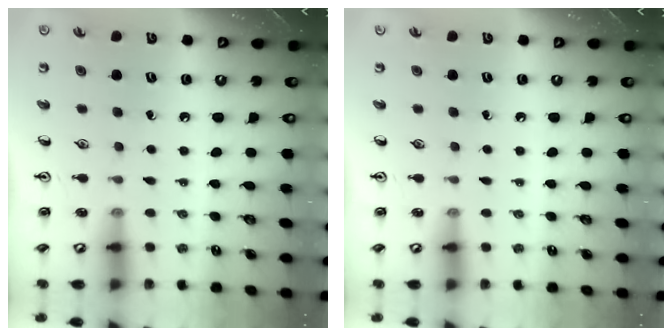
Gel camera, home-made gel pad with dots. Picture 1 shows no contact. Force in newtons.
{"total": 0.0}